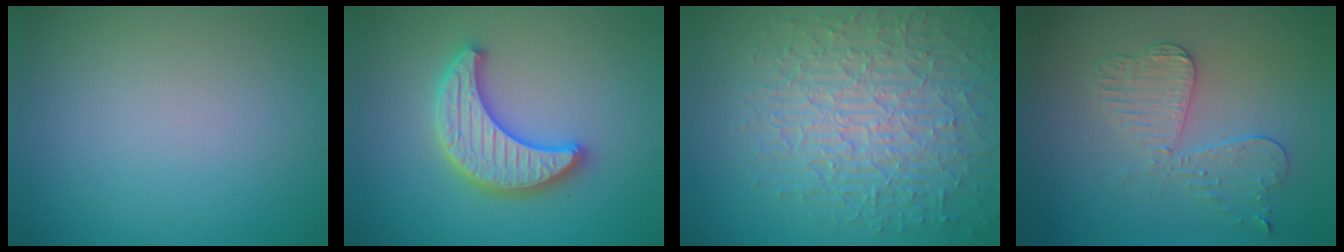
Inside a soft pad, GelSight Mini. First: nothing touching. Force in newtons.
{"total": 4.4, "press": 4.3, "slide": 0.9}
{"total": 8.8, "press": 6.1, "slide": 6.3}
{"total": 3.7, "press": 3.3, "slide": 1.5}